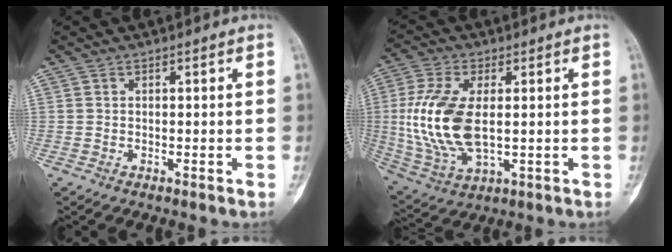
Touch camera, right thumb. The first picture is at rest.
{"total": 15.2, "force": [0.6, 7.8, 13.0], "torque": [-0.281, -0.010, 0.020]}